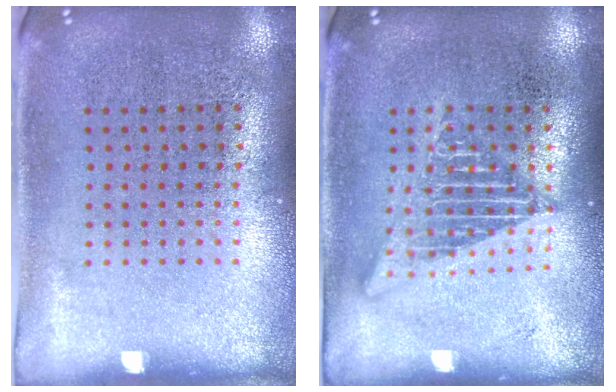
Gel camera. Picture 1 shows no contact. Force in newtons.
{"total": 2.7, "press": 2.7, "slide": 0.3}